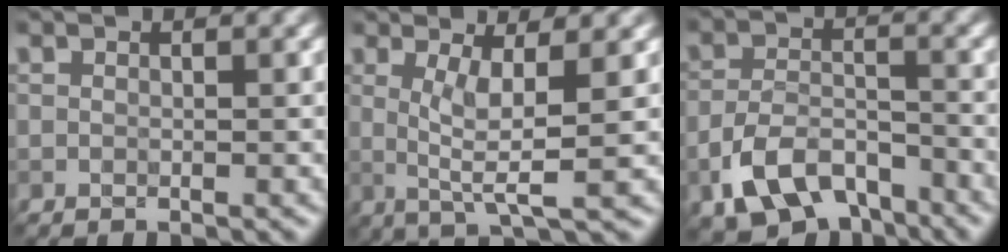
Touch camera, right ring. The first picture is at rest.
{"total": 4.1, "force": [0.8, 0.6, 3.9], "torque": [-0.078, -0.004, 0.015]}
{"total": 7.0, "force": [-4.5, 3.7, 4.0], "torque": [-0.074, -0.003, -0.083]}